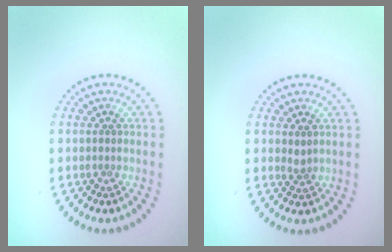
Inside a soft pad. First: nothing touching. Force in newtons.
{"total": 0.9, "press": 0.7, "slide": 0.6}